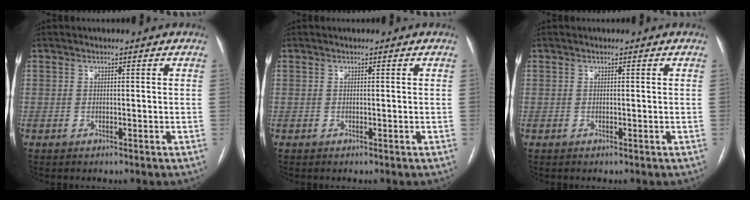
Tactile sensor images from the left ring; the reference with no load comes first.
{"total": 0.0}
{"total": 0.0}